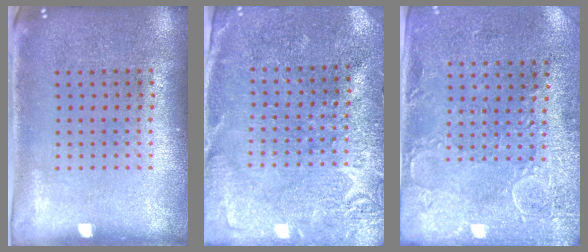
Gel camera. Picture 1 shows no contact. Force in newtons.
{"total": 2.8, "press": 2.8, "slide": 0.1}
{"total": 2.9, "press": 2.4, "slide": 1.6}